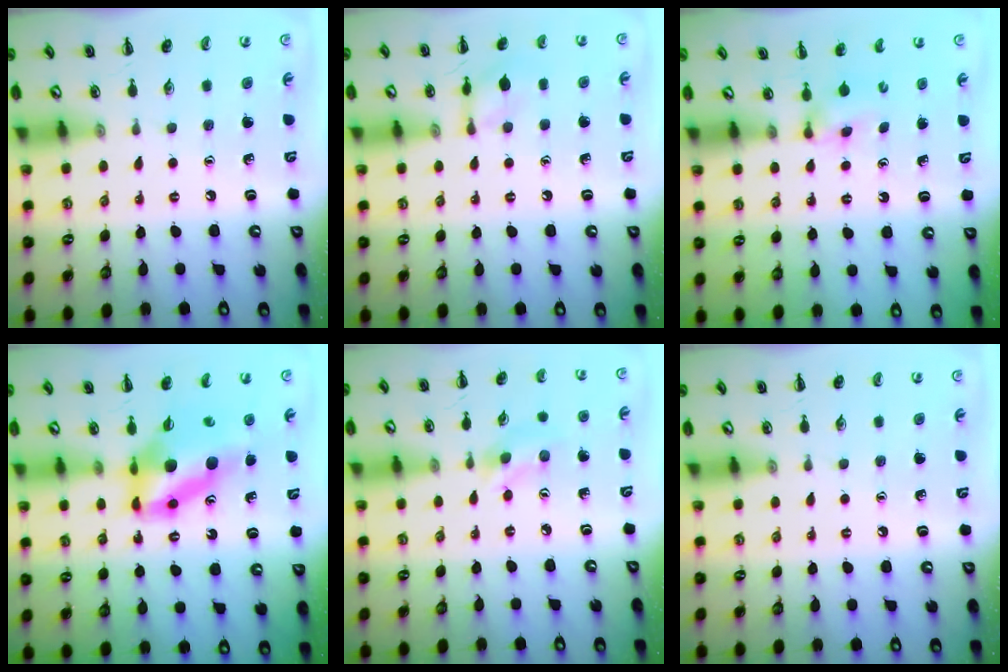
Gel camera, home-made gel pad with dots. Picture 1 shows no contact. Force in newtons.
{"total": 8.1, "press": 8.0, "slide": 0.5}
{"total": 2.3, "press": 2.1, "slide": 1.0}
{"total": 10.5, "press": 10.0, "slide": 3.3}
{"total": 2.7, "press": 2.6, "slide": 0.8}
{"total": 0.0}